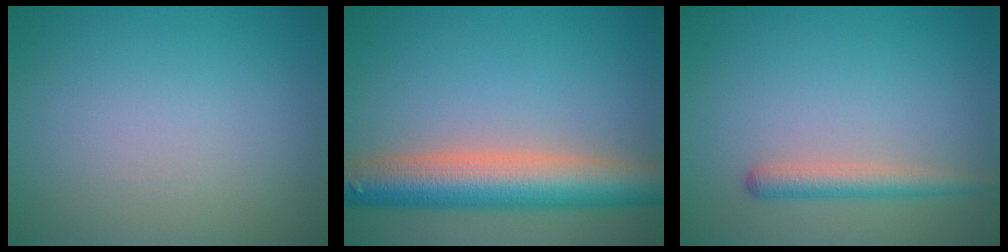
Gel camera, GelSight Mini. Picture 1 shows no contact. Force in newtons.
{"total": 8.2, "press": 8.1, "slide": 0.3}
{"total": 2.2, "press": 2.2, "slide": 0.1}